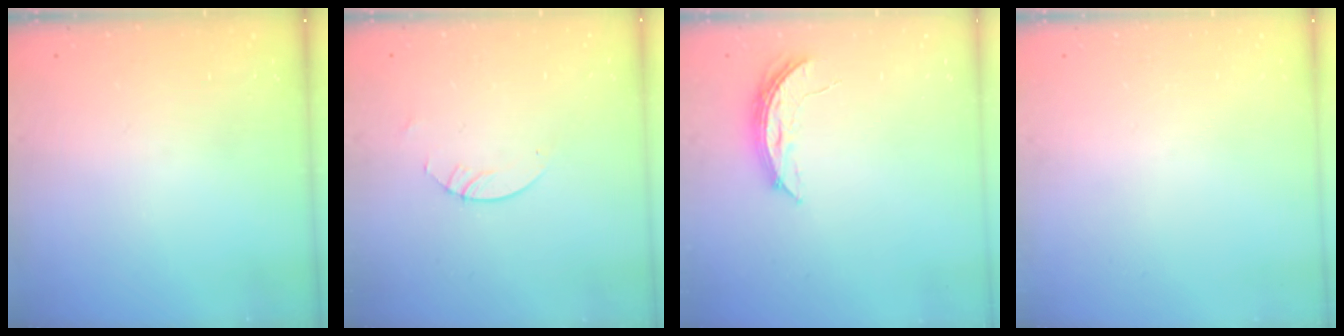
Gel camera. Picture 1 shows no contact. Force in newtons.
{"total": 3.0, "press": 2.9, "slide": 0.3}
{"total": 5.9, "press": 5.9, "slide": 0.4}
{"total": 0.0}